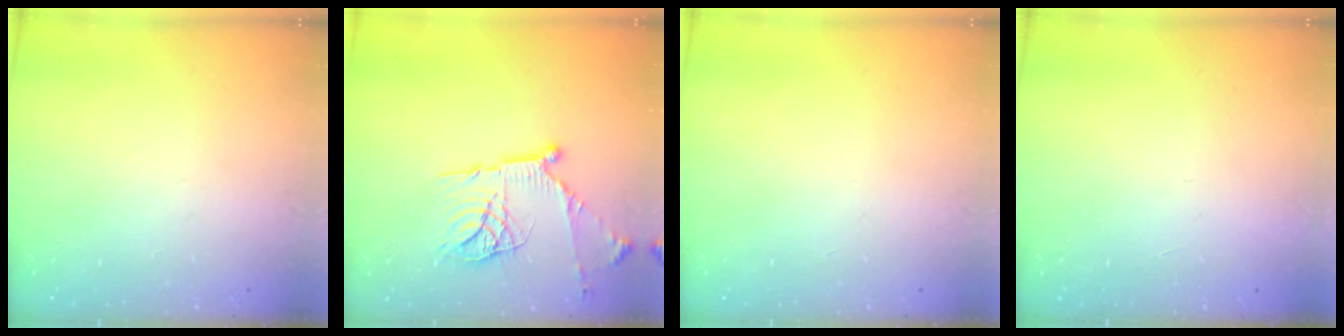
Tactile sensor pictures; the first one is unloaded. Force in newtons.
{"total": 17.9, "press": 17.8, "slide": 1.6}
{"total": 0.0}
{"total": 1.6, "press": 1.6, "slide": 0.1}